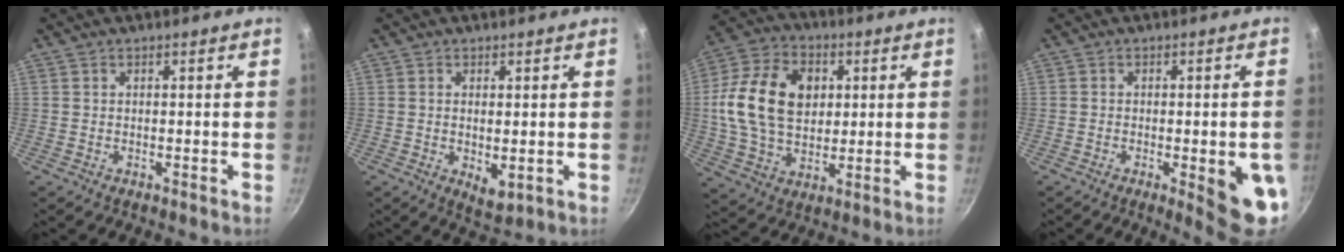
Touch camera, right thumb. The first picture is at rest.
{"total": 4.3, "force": [-0.3, 2.0, 3.7], "torque": [-0.058, -0.016, 0.000]}
{"total": 18.4, "force": [2.9, 13.1, 12.6], "torque": [-0.216, 0.008, 0.044]}
{"total": 10.1, "force": [-2.6, 2.6, 9.5], "torque": [-0.090, 0.004, -0.026]}